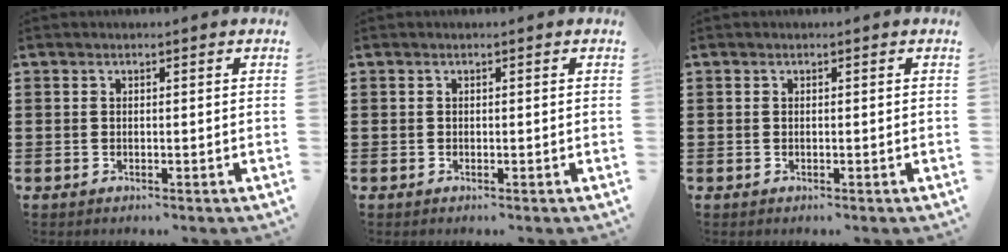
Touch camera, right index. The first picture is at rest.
{"total": 0.0}
{"total": 0.0}